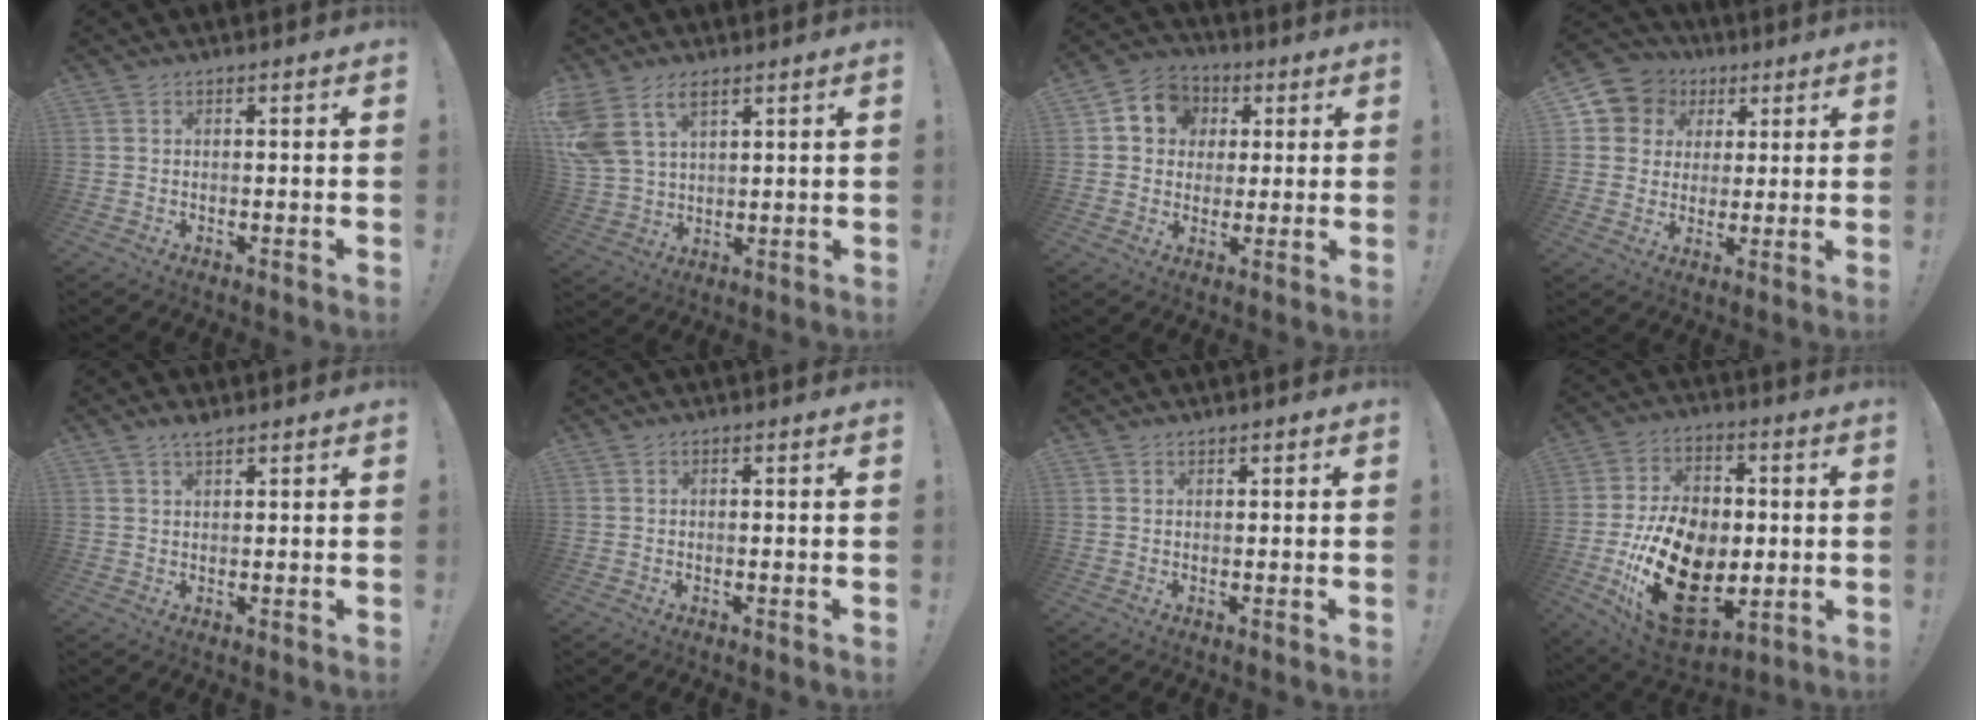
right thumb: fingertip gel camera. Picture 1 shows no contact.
{"total": 10.0, "force": [5.8, 6.0, 5.4], "torque": [-0.117, -0.023, 0.116]}
{"total": 9.8, "force": [2.4, 8.7, 3.7], "torque": [-0.049, 0.002, 0.050]}
{"total": 9.0, "force": [3.0, 8.2, 2.0], "torque": [-0.033, -0.014, 0.065]}
{"total": 2.9, "force": [2.2, 0.9, 1.7], "torque": [-0.028, -0.012, 0.038]}
{"total": 0.0}
{"total": 0.6, "force": [0.6, 0.2, 0.1], "torque": [0.003, -0.002, 0.010]}
{"total": 25.1, "force": [-5.5, 16.6, 17.9], "torque": [-0.329, 0.025, -0.075]}